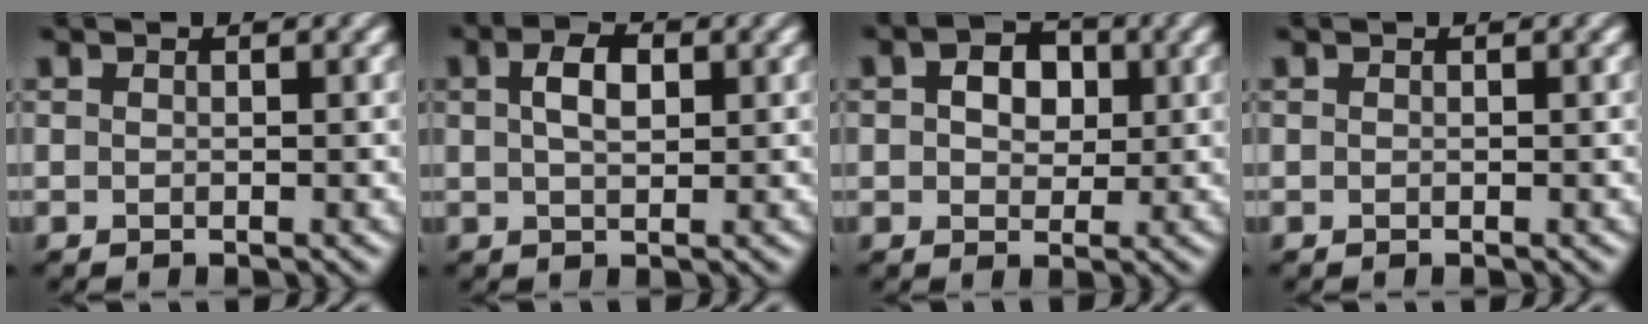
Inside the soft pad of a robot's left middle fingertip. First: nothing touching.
{"total": 3.1, "force": [0.9, 1.6, 2.5], "torque": [-0.048, 0.005, 0.016]}
{"total": 3.9, "force": [0.9, 2.7, 2.6], "torque": [-0.038, 0.003, 0.007]}
{"total": 0.0}